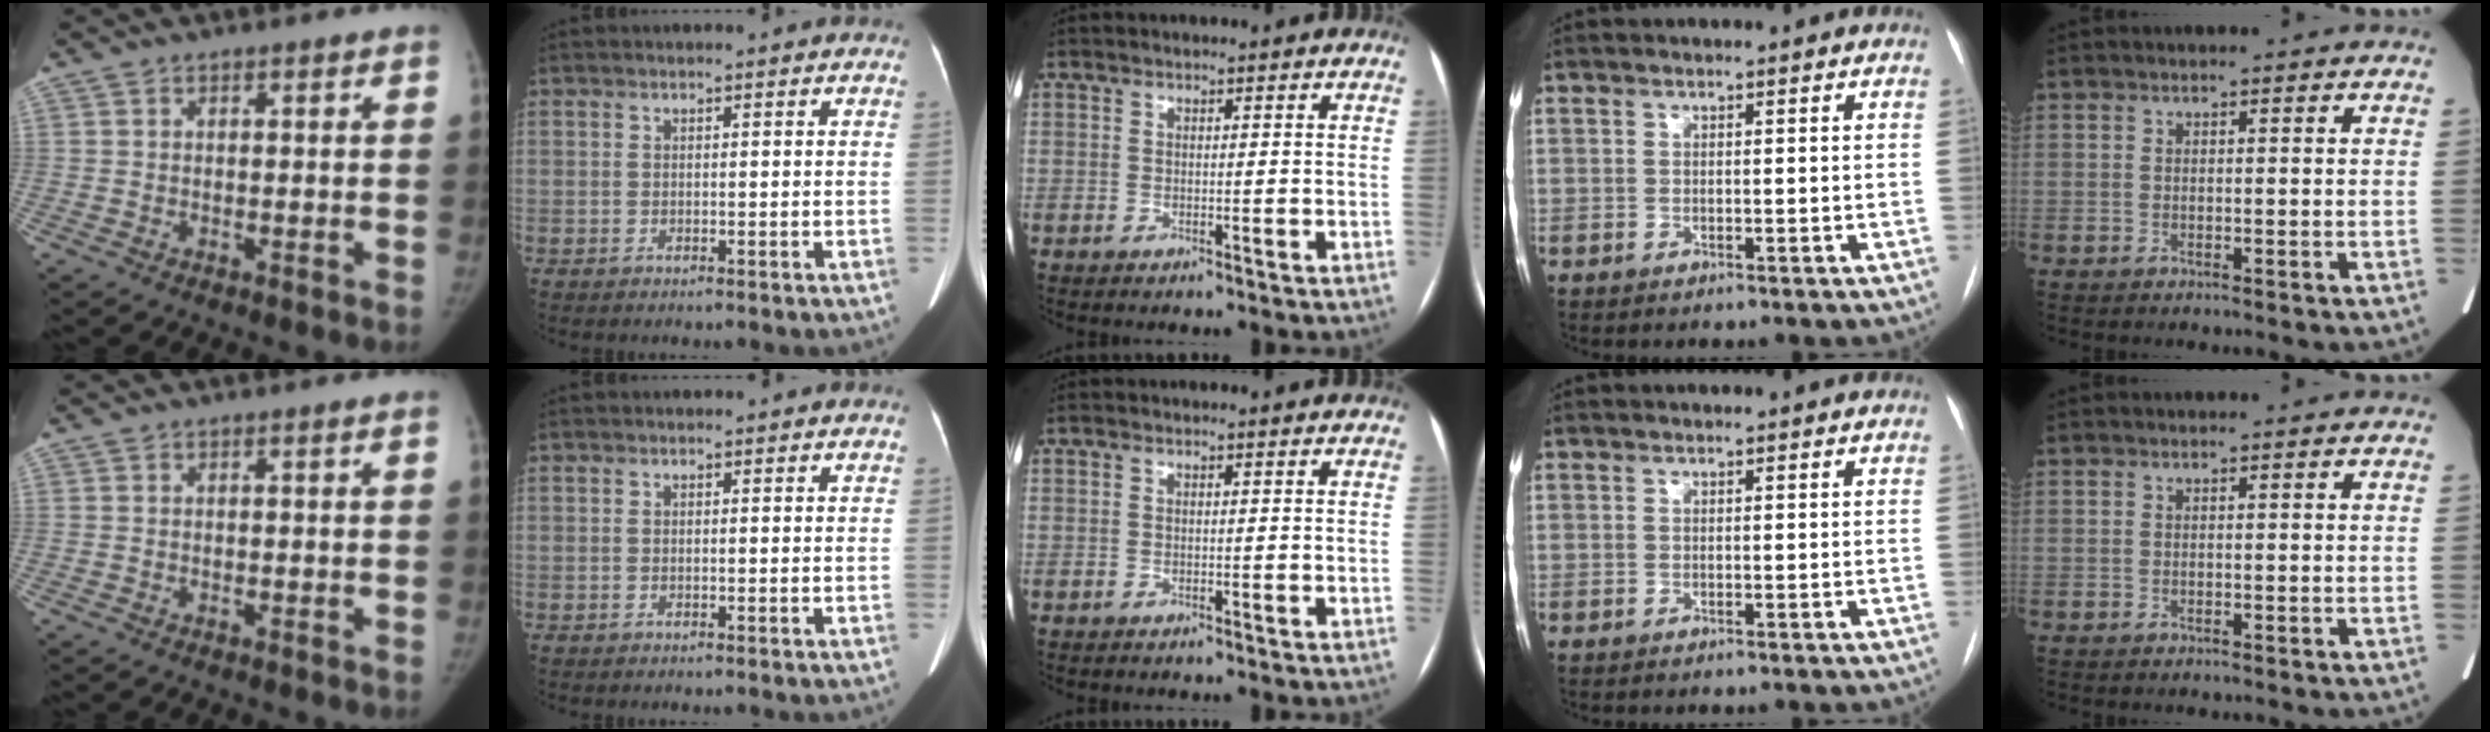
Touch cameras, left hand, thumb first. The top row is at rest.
{}